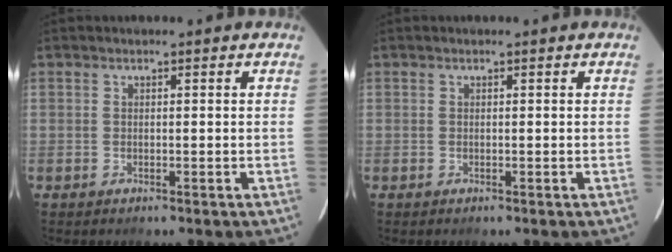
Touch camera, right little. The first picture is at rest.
{"total": 0.0}